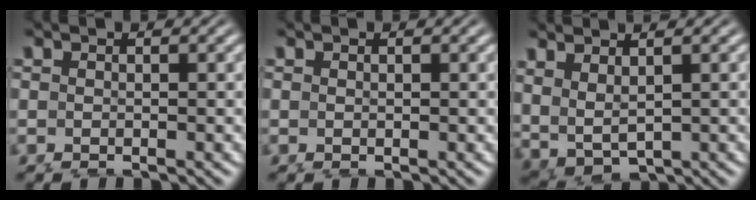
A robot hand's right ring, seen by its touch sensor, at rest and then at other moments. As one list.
[{"total": 0.0}, {"total": 2.5, "force": [1.9, 1.2, 1.2], "torque": [-0.036, 0.001, 0.043]}]